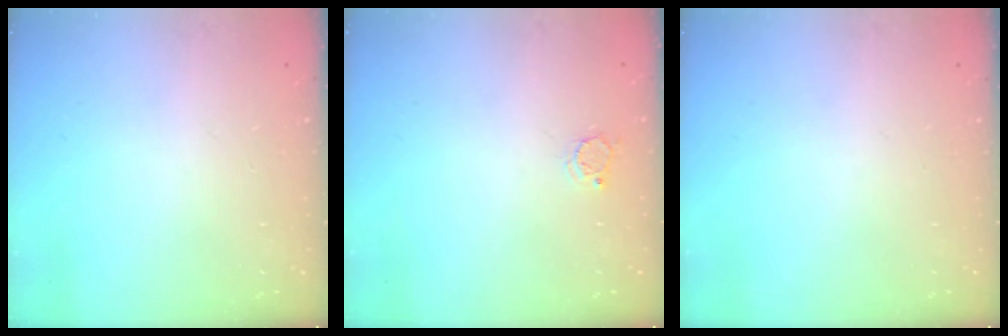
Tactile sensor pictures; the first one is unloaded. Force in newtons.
{"total": 3.6, "press": 3.6, "slide": 0.1}
{"total": 0.0}